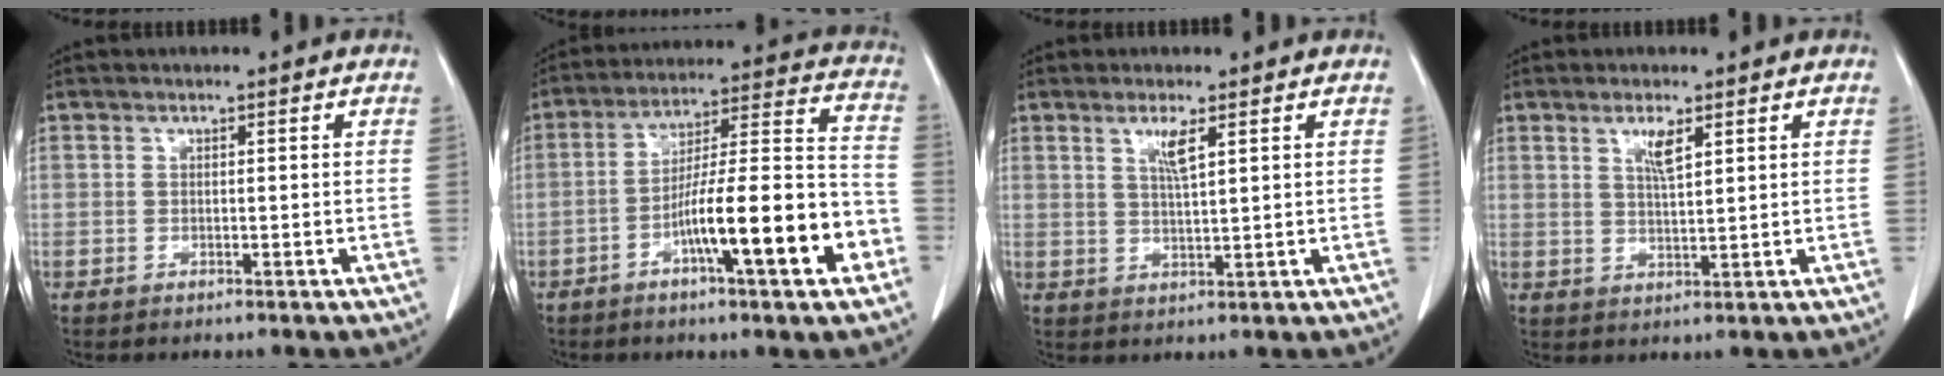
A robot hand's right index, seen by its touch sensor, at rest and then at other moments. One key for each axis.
{"total": 16.5, "fx": -6.5, "fy": 1.5, "fz": 15.1, "tx": -0.238, "ty": 0.012, "tz": -0.100}
{"total": 3.4, "fx": 1.7, "fy": 0.1, "fz": 2.9, "tx": -0.059, "ty": -0.003, "tz": 0.034}
{"total": 3.4, "fx": 1.8, "fy": 0.5, "fz": 2.8, "tx": -0.055, "ty": -0.002, "tz": 0.035}